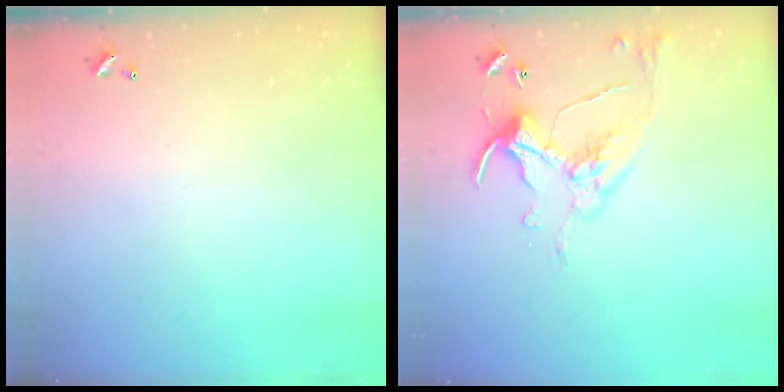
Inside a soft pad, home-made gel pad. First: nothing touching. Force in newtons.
{"total": 7.0, "press": 6.9, "slide": 0.8}